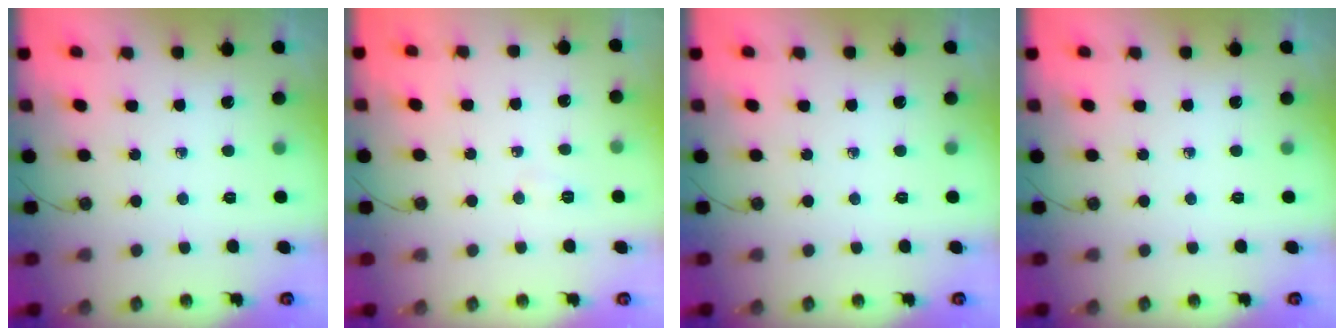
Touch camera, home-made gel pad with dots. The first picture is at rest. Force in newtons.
{"total": 5.0, "press": 3.7, "slide": 3.3}
{"total": 0.0}
{"total": 0.0}